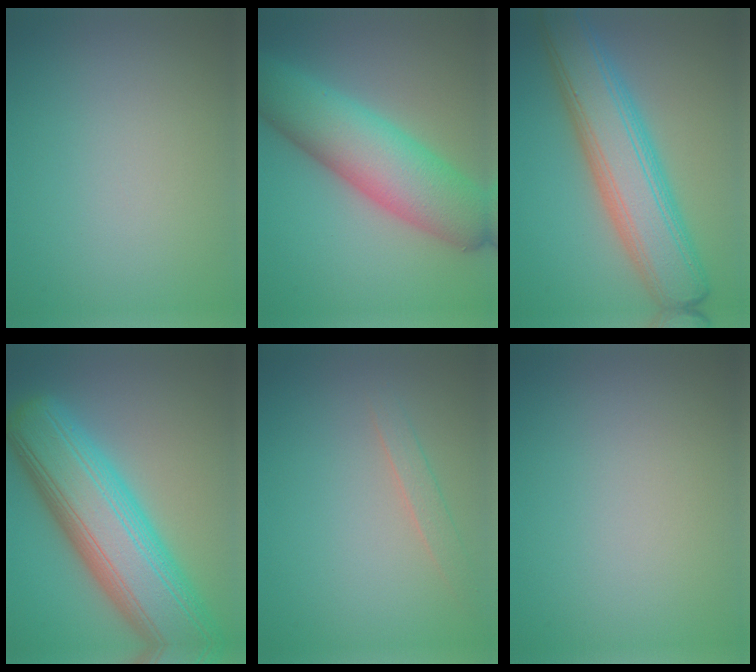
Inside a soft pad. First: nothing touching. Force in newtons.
{"total": 9.3, "press": 9.3, "slide": 0.3}
{"total": 8.8, "press": 8.8, "slide": 0.1}
{"total": 12.6, "press": 12.6, "slide": 0.4}
{"total": 1.3, "press": 1.3, "slide": 0.1}
{"total": 0.0}